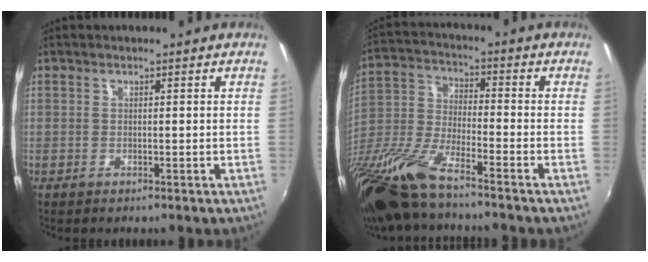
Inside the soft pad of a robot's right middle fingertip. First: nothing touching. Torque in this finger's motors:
{"motor_torque": [1.08, -1.06, 0.86, 0.21]}